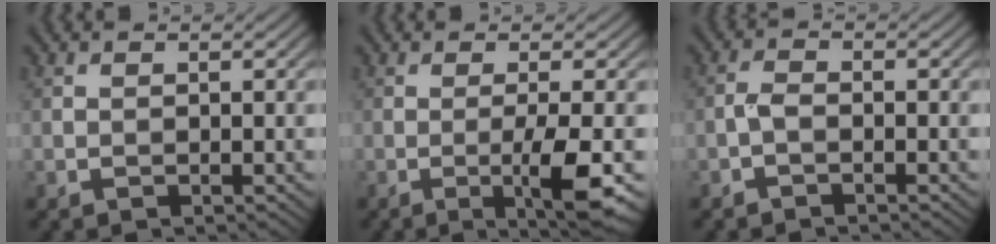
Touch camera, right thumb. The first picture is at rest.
{"total": 5.7, "force": [-1.6, 0.6, 5.5], "torque": [-0.094, 0.005, -0.030]}
{"total": 1.6, "force": [-0.9, 0.6, 1.2], "torque": [-0.027, 0.004, -0.024]}